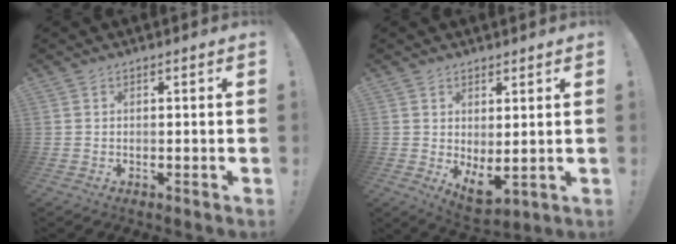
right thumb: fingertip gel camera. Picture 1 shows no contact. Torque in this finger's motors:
{"motor_torque": [0.41, 0.91, 0.20, -0.13, 0.04]}